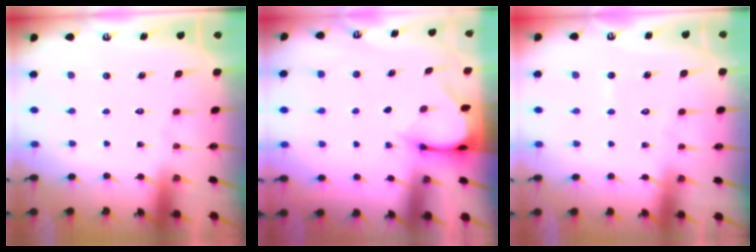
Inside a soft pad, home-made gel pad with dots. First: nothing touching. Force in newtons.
{"total": 3.4, "press": 3.3, "slide": 0.3}
{"total": 2.5, "press": 2.5, "slide": 0.2}